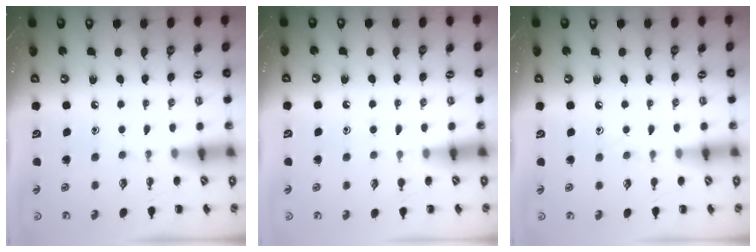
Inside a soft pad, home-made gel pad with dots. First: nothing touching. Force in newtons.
{"total": 4.3, "press": 3.9, "slide": 1.6}
{"total": 3.6, "press": 3.4, "slide": 1.0}